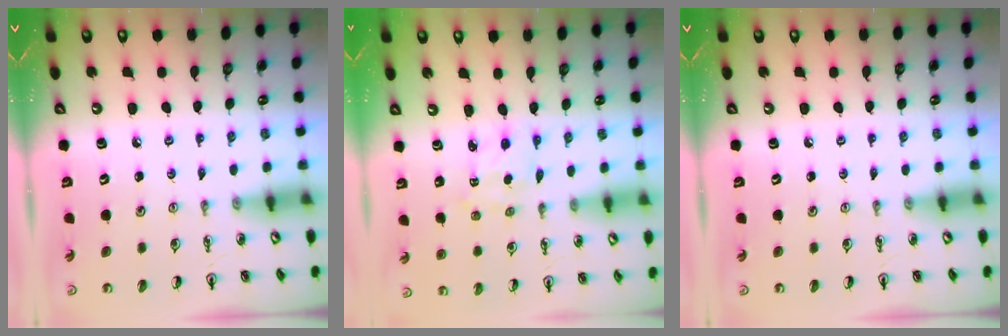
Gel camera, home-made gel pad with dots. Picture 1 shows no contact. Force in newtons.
{"total": 2.2, "press": 2.1, "slide": 0.5}
{"total": 0.0}